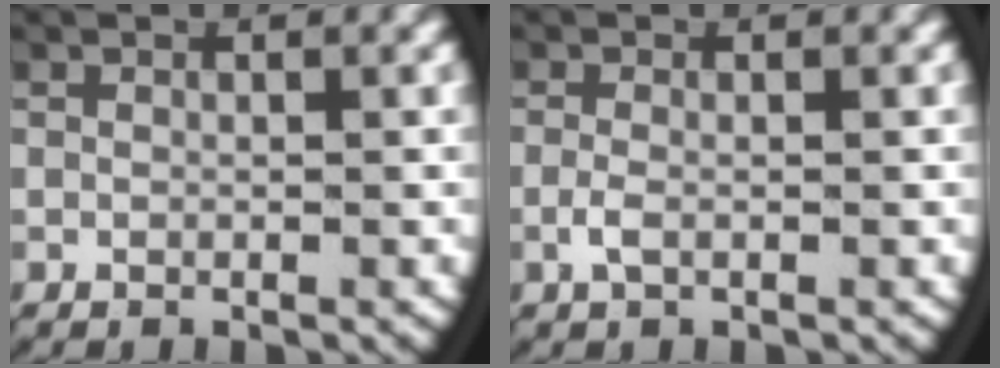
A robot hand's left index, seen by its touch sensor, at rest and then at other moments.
{"total": 1.1, "force": [-0.4, 0.4, 1.0], "torque": [-0.032, -0.008, -0.005]}